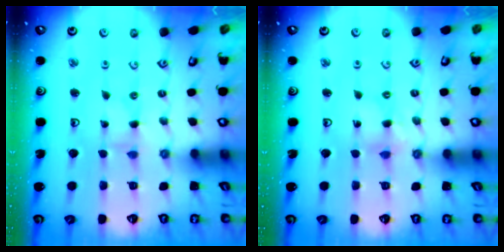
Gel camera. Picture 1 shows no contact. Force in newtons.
{"total": 2.9, "press": 2.8, "slide": 0.2}